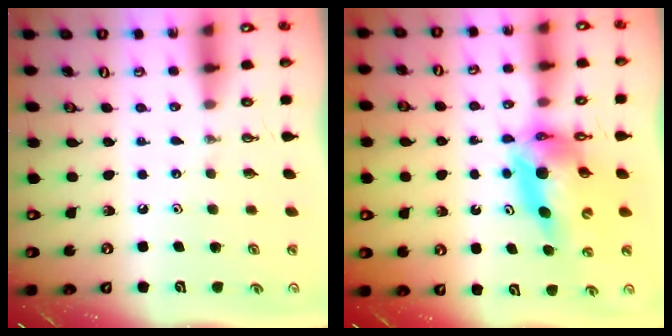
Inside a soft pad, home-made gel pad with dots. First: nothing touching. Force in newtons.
{"total": 12.8, "press": 12.7, "slide": 1.2}